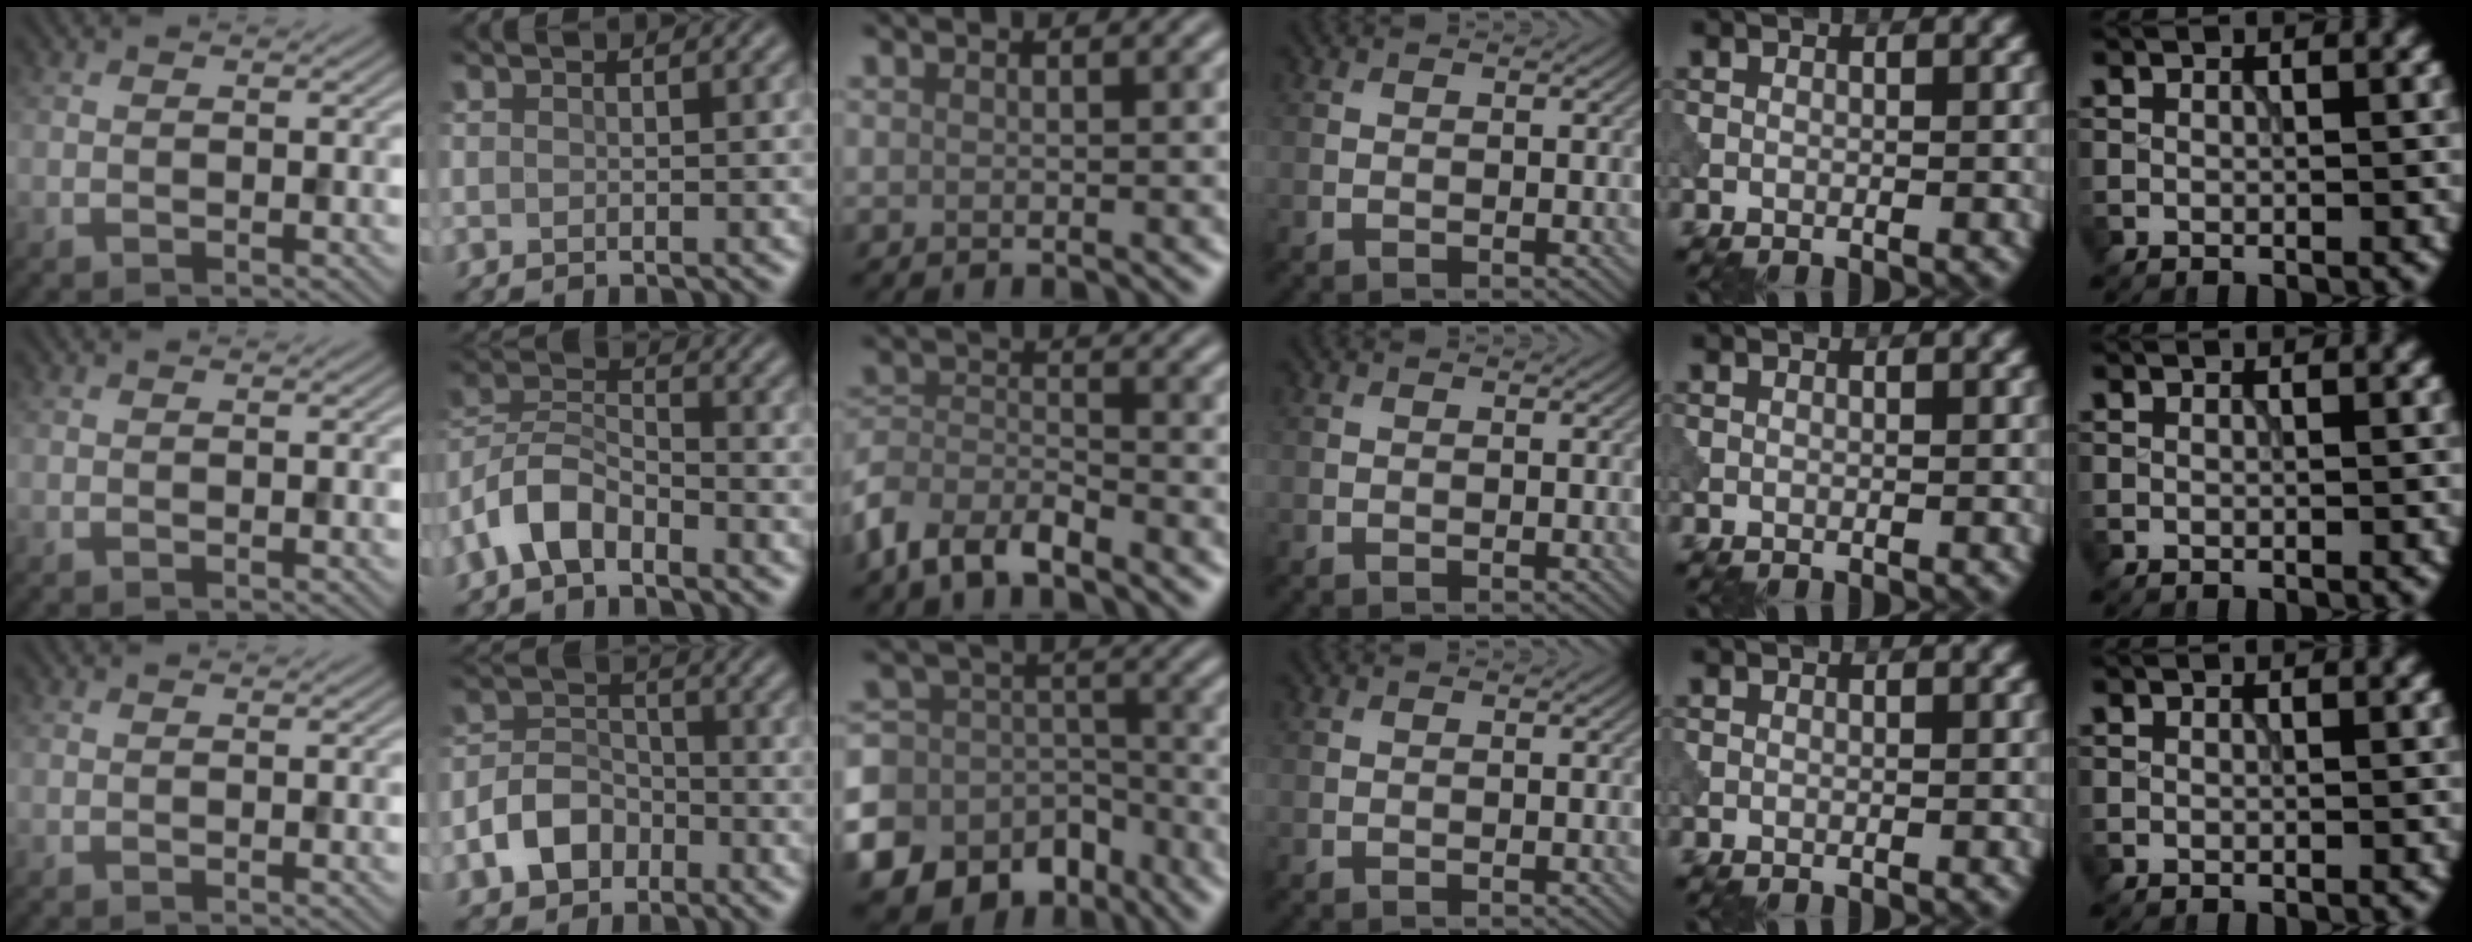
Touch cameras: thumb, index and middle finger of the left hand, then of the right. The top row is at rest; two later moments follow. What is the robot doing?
{"motion": "extract", "object": "peg toy"}